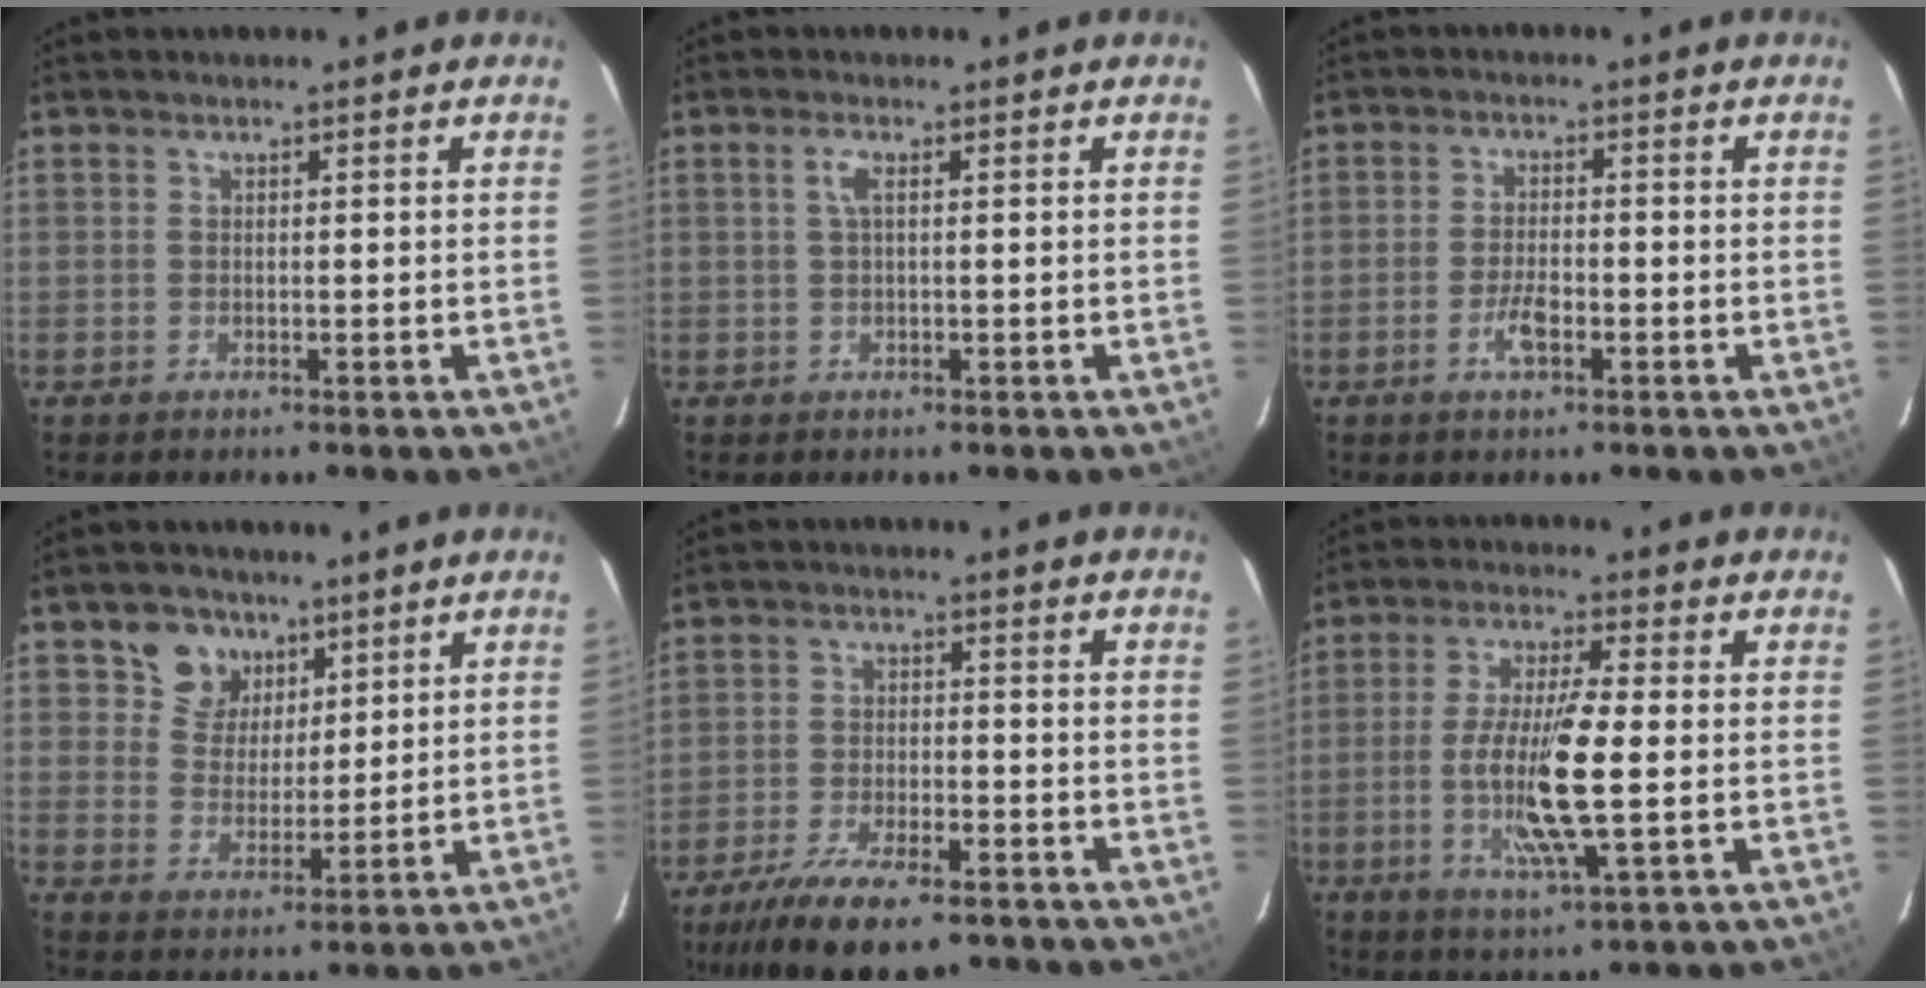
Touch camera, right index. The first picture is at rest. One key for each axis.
{"total": 1.8, "fx": 0.3, "fy": 0.2, "fz": 1.7, "tx": -0.035, "ty": 0.005, "tz": 0.004}
{"total": 4.1, "fx": -1.9, "fy": 1.5, "fz": 3.4, "tx": -0.071, "ty": 0.000, "tz": -0.036}
{"total": 7.1, "fx": 4.2, "fy": 5.6, "fz": 1.5, "tx": -0.028, "ty": 0.014, "tz": 0.080}
{"total": 15.0, "fx": -11.3, "fy": 5.0, "fz": 8.5, "tx": -0.183, "ty": -0.030, "tz": -0.188}
{"total": 12.3, "fx": -2.0, "fy": 1.4, "fz": 12.0, "tx": -0.232, "ty": -0.012, "tz": -0.038}